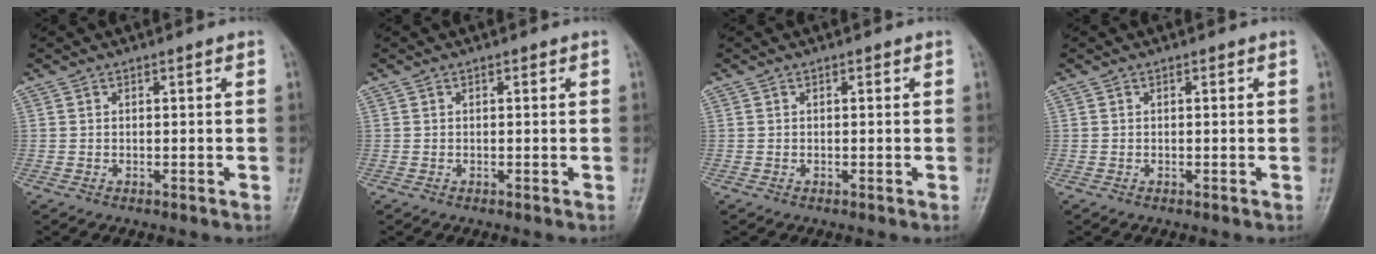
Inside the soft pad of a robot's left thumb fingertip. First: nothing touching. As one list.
[{"total": 0.0}, {"total": 0.0}, {"total": 0.0}]